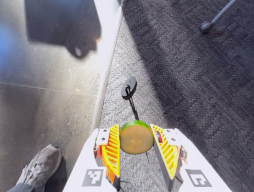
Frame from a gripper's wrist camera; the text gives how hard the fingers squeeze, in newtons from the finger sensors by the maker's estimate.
{"total": 7.9, "left": 7.8, "right": 7.9}